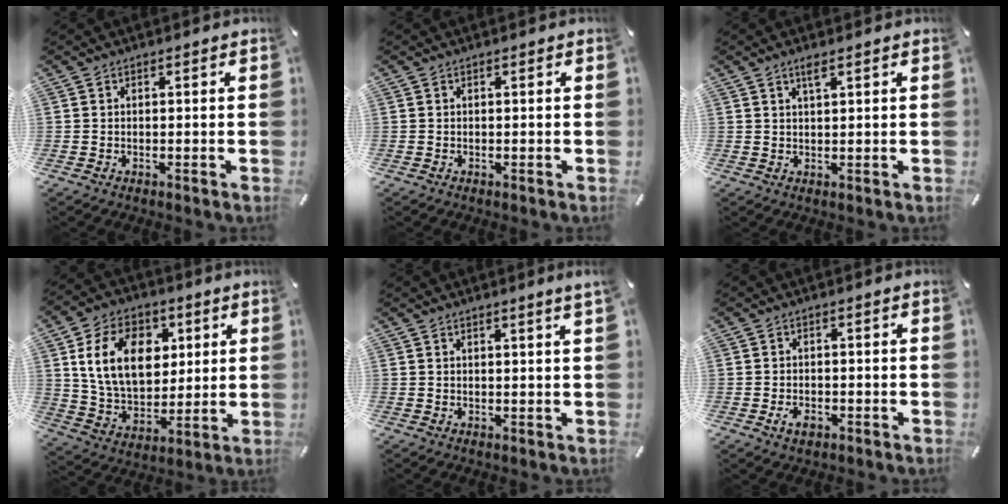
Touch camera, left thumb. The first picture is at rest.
{"total": 0.0}
{"total": 2.3, "force": [1.5, 0.3, 1.6], "torque": [-0.036, 0.001, 0.027]}
{"total": 16.2, "force": [4.8, 11.8, 10.0], "torque": [-0.176, 0.002, 0.089]}
{"total": 1.9, "force": [1.4, -0.3, 1.2], "torque": [-0.024, -0.003, 0.025]}
{"total": 2.5, "force": [-1.0, 1.6, 1.7], "torque": [-0.038, 0.002, -0.019]}